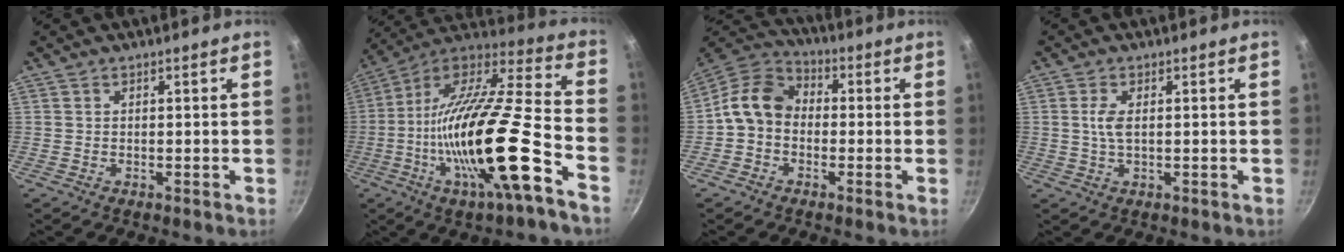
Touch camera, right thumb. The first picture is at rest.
{"total": 26.6, "force": [-9.5, 5.5, 24.2], "torque": [-0.401, 0.024, -0.176]}
{"total": 9.8, "force": [-0.9, 7.8, 5.8], "torque": [-0.082, 0.036, -0.039]}
{"total": 3.1, "force": [0.4, 1.3, 2.8], "torque": [-0.062, 0.002, 0.008]}